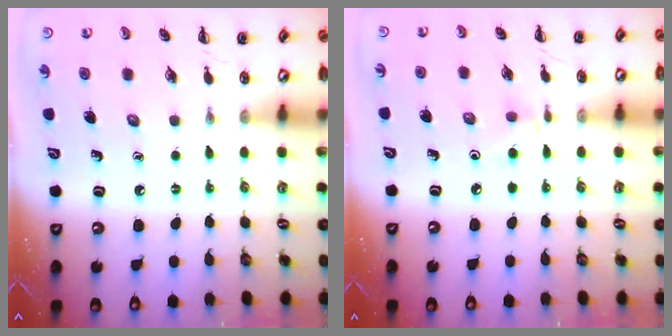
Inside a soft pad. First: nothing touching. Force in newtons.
{"total": 2.7, "press": 2.5, "slide": 1.0}